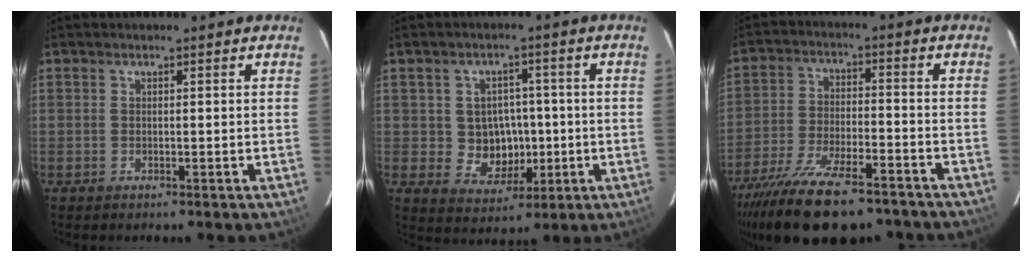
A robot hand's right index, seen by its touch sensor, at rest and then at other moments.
{"total": 7.6, "force": [-0.7, 7.0, 3.0], "torque": [-0.066, 0.012, 0.007]}
{"total": 20.9, "force": [-16.3, 6.6, 11.2], "torque": [-0.225, -0.041, -0.258]}